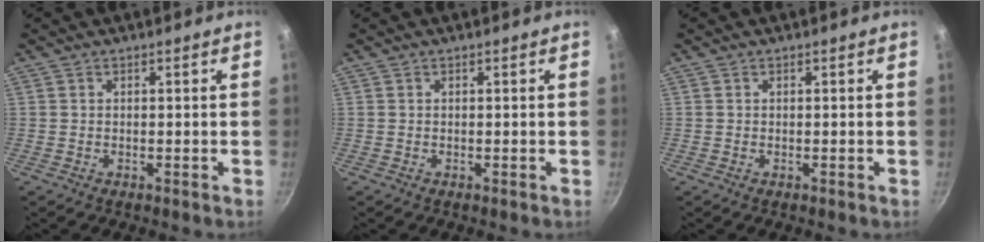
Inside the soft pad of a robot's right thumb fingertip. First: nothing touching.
{"total": 0.0}
{"total": 0.0}